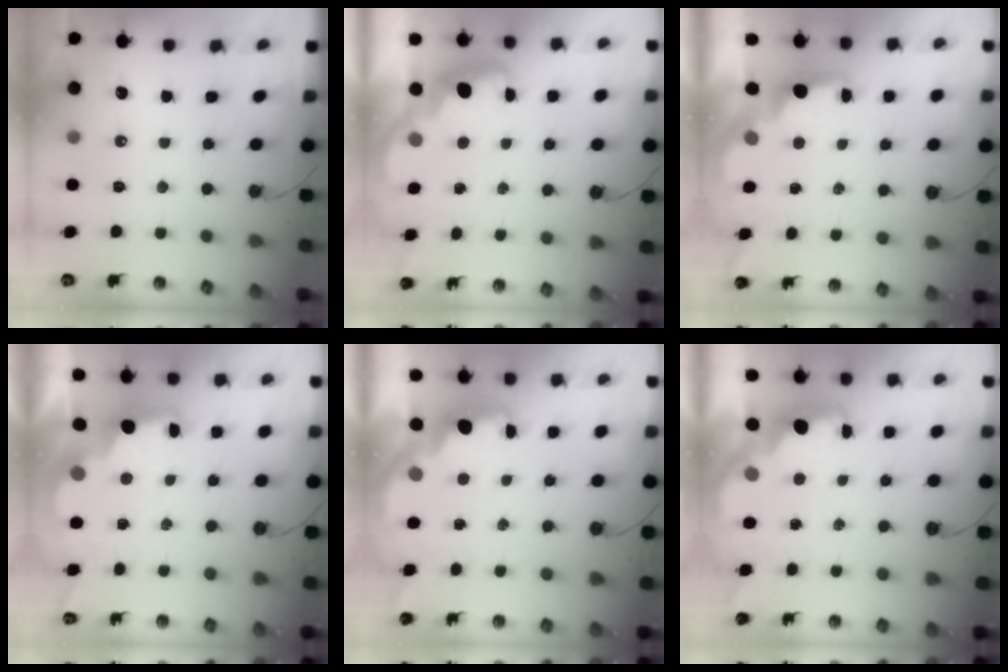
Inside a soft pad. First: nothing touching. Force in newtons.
{"total": 2.6, "press": 2.5, "slide": 0.8}
{"total": 1.8, "press": 1.7, "slide": 0.7}
{"total": 2.9, "press": 2.8, "slide": 0.6}
{"total": 2.0, "press": 1.9, "slide": 0.8}
{"total": 2.2, "press": 2.1, "slide": 0.8}